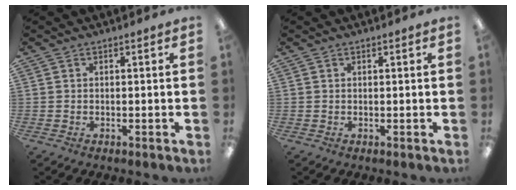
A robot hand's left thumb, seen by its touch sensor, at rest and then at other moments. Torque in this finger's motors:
{"motor_torque": [-0.03, -0.11, 0.08, -0.24, -0.01]}